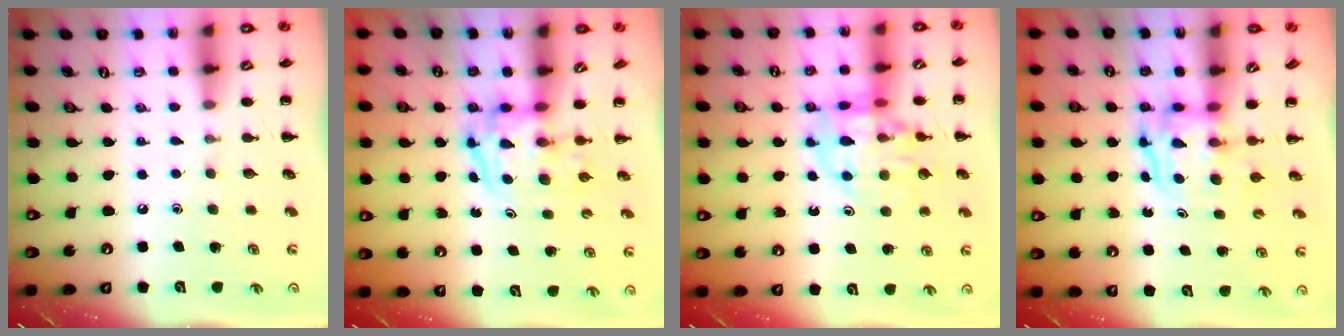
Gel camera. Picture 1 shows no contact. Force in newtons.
{"total": 4.0, "press": 3.9, "slide": 0.7}
{"total": 13.6, "press": 13.4, "slide": 2.5}
{"total": 3.7, "press": 3.7, "slide": 0.4}